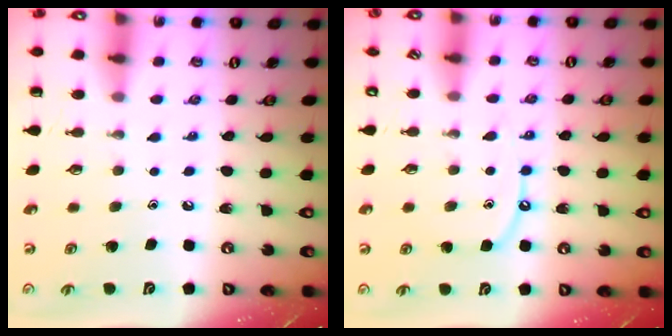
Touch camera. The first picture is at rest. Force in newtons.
{"total": 8.3, "press": 8.2, "slide": 1.0}